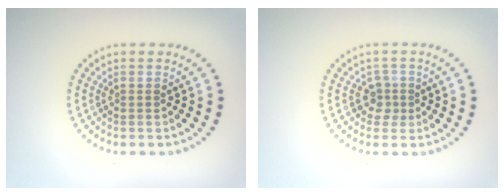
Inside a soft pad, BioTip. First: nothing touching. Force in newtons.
{"total": 1.8, "press": 1.4, "slide": 1.2}